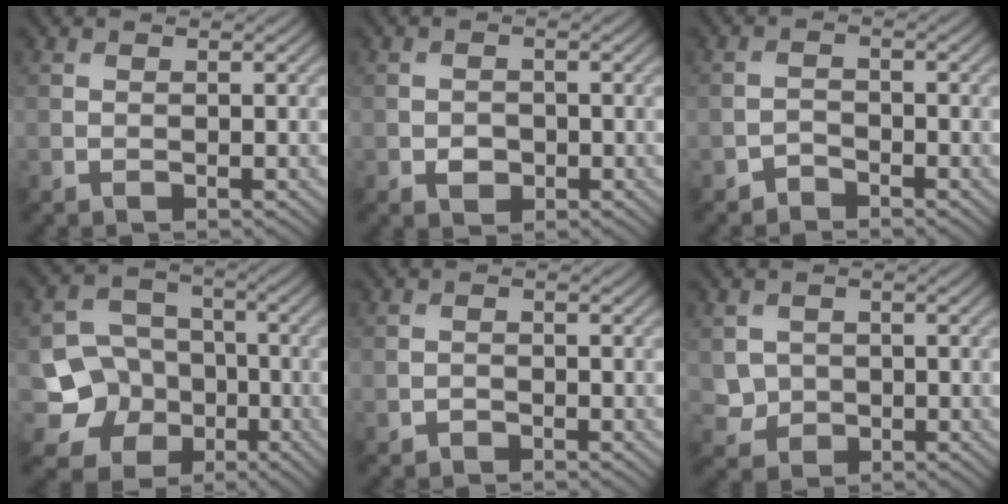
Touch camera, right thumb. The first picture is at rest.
{"total": 1.8, "force": [-0.7, 1.4, 0.9], "torque": [-0.014, -0.005, -0.012]}
{"total": 1.7, "force": [-1.6, 0.6, 0.2], "torque": [-0.002, 0.005, -0.035]}
{"total": 9.5, "force": [-3.1, 8.4, 3.3], "torque": [-0.087, -0.019, -0.078]}
{"total": 0.7, "force": [-0.7, 0.3, 0.1], "torque": [0.001, -0.001, -0.014]}
{"total": 2.7, "force": [0.2, 2.6, 0.7], "torque": [-0.025, -0.009, 0.001]}